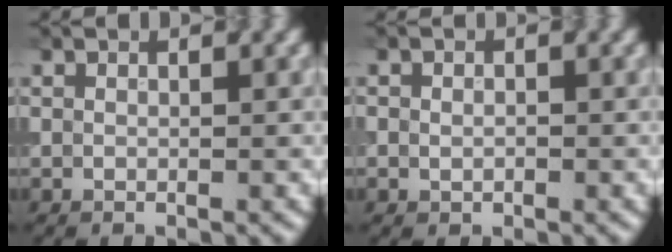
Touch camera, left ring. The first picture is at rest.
{"total": 0.9, "force": [-0.2, 0.8, 0.5], "torque": [-0.004, -0.003, -0.003]}